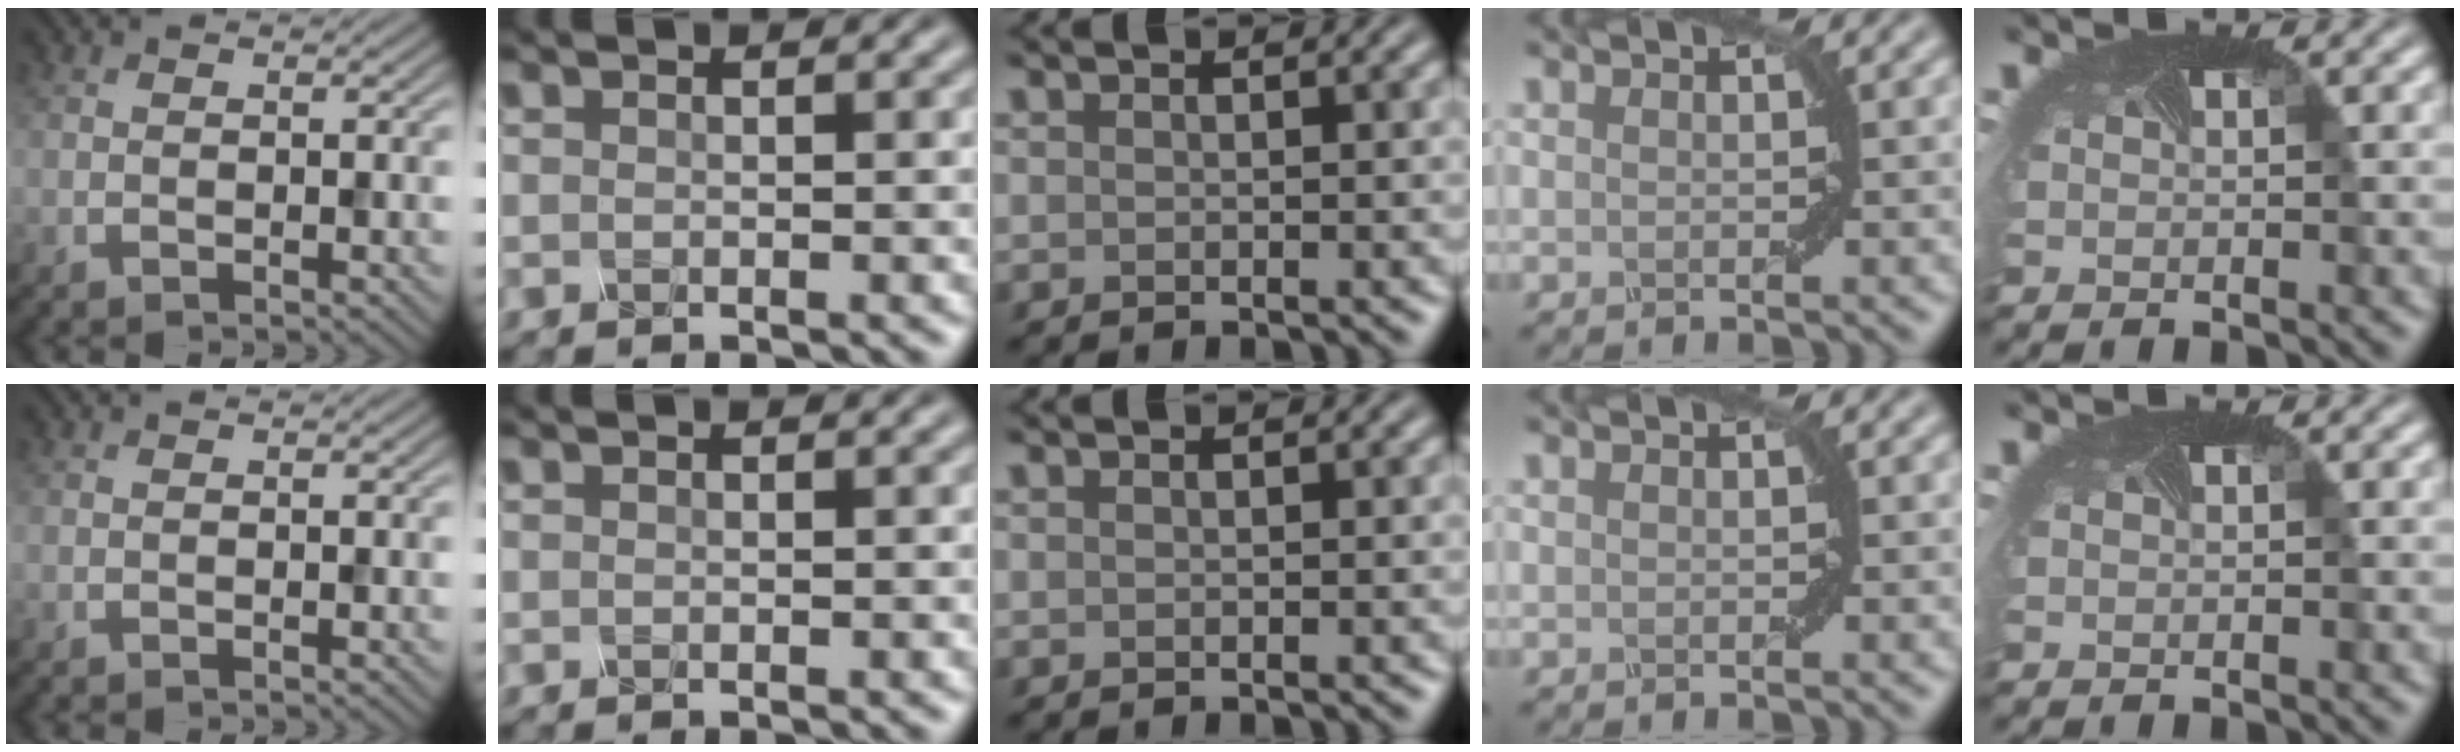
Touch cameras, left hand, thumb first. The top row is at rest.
{}